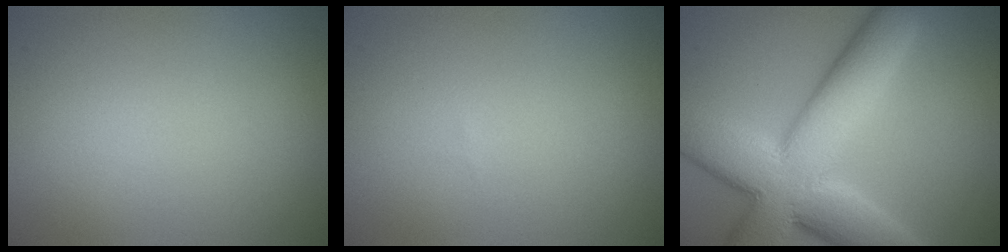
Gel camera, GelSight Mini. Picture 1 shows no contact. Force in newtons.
{"total": 0.0}
{"total": 13.0, "press": 12.9, "slide": 1.1}